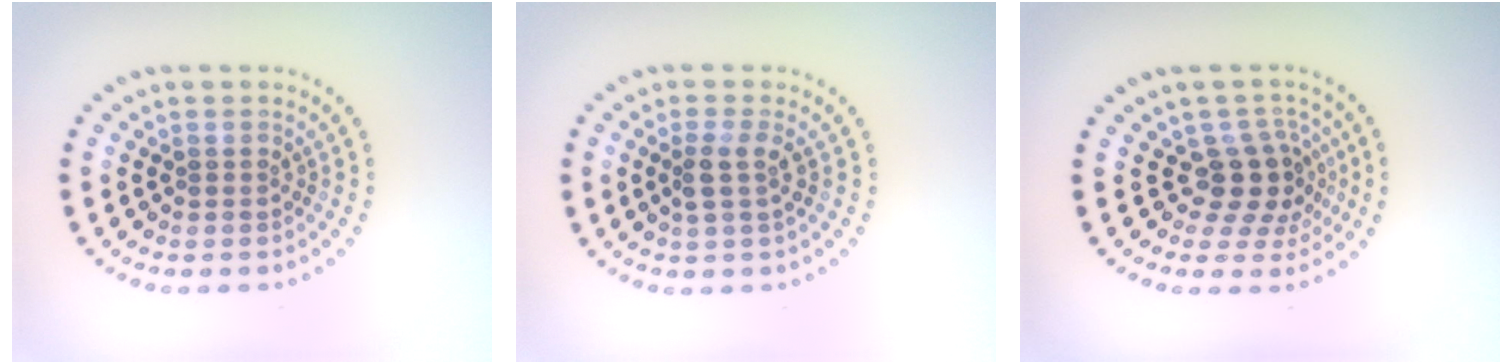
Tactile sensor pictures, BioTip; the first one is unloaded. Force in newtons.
{"total": 2.0, "press": 1.6, "slide": 1.1}
{"total": 3.8, "press": 2.9, "slide": 2.4}